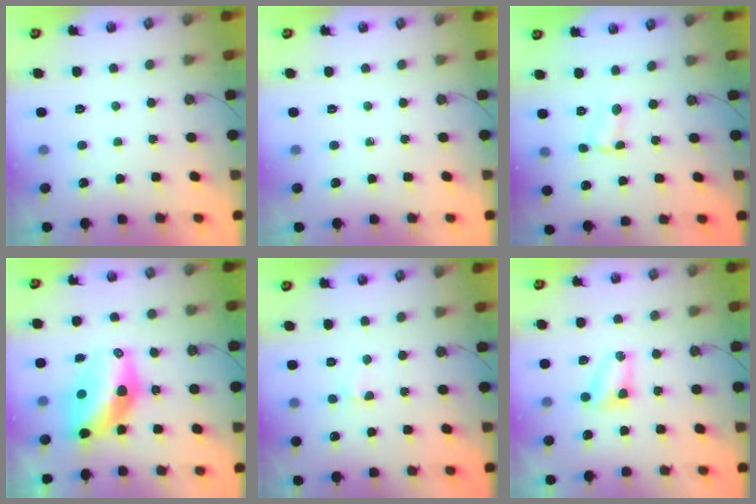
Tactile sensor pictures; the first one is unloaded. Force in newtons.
{"total": 0.0}
{"total": 1.1, "press": 0.9, "slide": 0.7}
{"total": 12.5, "press": 12.4, "slide": 1.0}
{"total": 3.4, "press": 3.3, "slide": 0.5}
{"total": 4.1, "press": 4.1, "slide": 0.4}